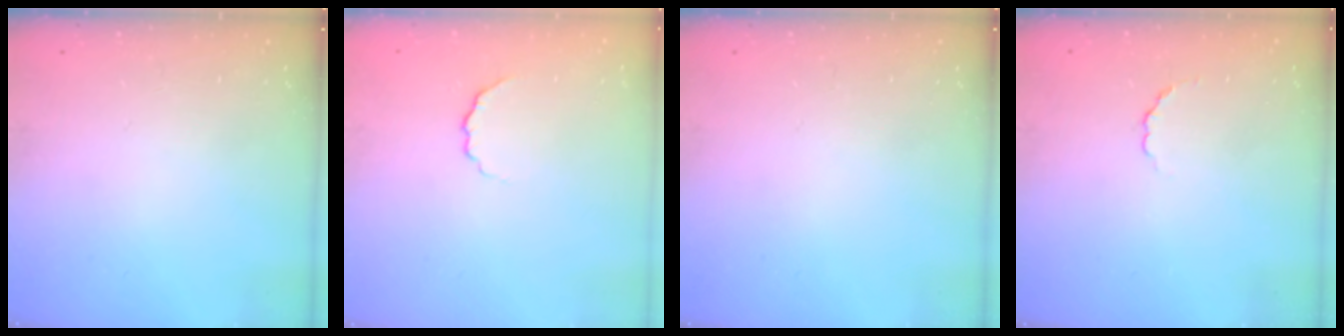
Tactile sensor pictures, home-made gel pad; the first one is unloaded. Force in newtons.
{"total": 3.9, "press": 3.8, "slide": 0.8}
{"total": 0.0}
{"total": 2.5, "press": 2.3, "slide": 0.9}